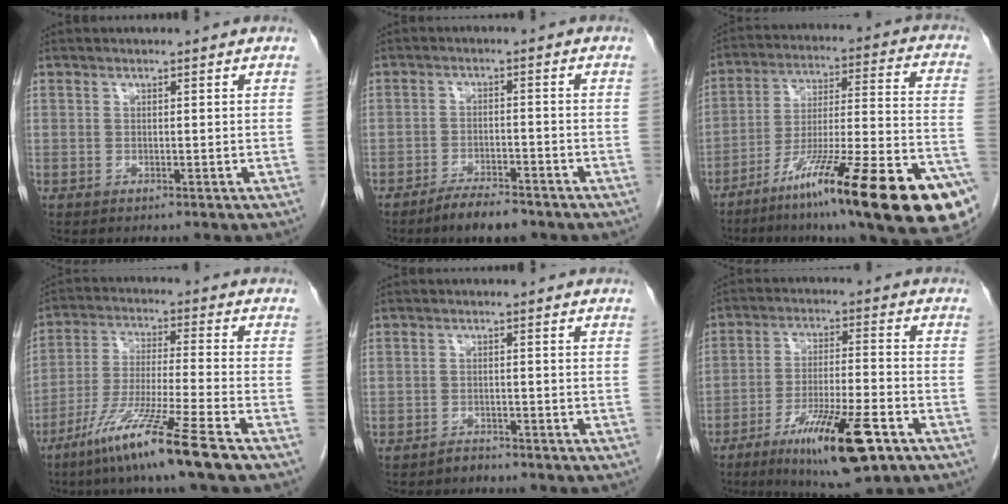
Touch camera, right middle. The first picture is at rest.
{"total": 5.3, "force": [-4.3, 1.4, 2.9], "torque": [-0.049, -0.002, -0.071]}
{"total": 25.9, "force": [-15.2, 2.2, 20.8], "torque": [-0.243, -0.015, -0.247]}
{"total": 12.9, "force": [-8.3, -1.4, 9.7], "torque": [-0.192, -0.046, -0.157]}
{"total": 1.4, "force": [-1.3, 0.6, 0.0], "torque": [-0.003, 0.001, -0.023]}
{"total": 13.7, "force": [-7.6, 1.9, 11.3], "torque": [-0.196, -0.021, -0.121]}